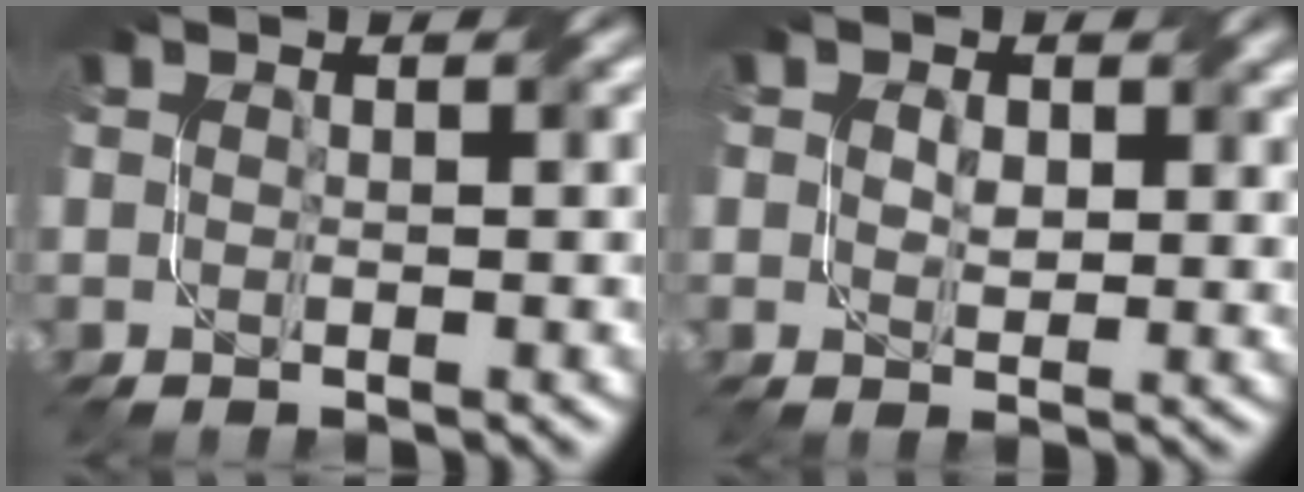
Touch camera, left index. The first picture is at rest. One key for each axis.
{"total": 2.6, "fx": 0.8, "fy": 1.8, "fz": 1.7, "tx": -0.033, "ty": -0.004, "tz": 0.015}